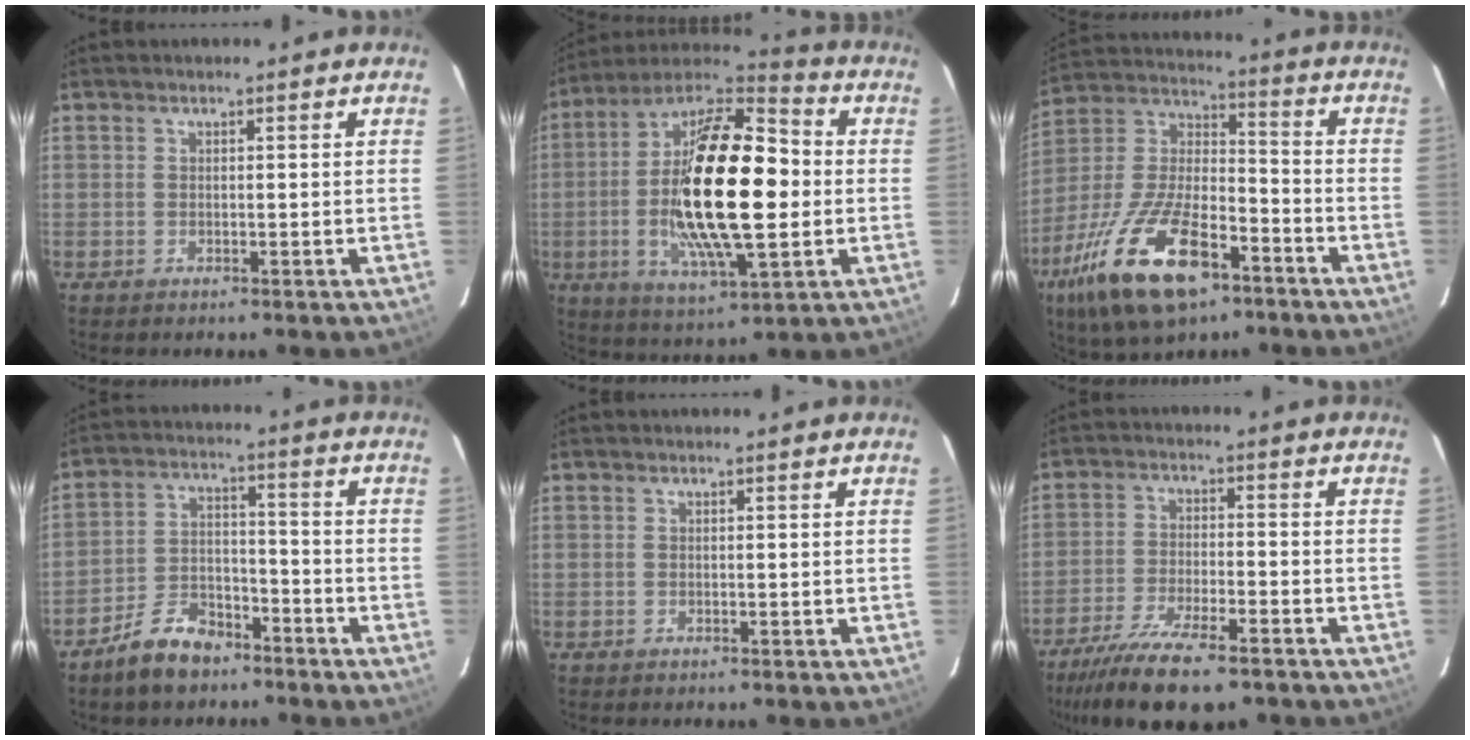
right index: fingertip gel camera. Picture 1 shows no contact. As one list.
[{"total": 25.4, "force": [-1.4, 8.9, 23.7], "torque": [-0.455, -0.002, -0.037]}, {"total": 22.4, "force": [-12.3, 9.3, 16.2], "torque": [-0.333, -0.023, -0.217]}, {"total": 9.1, "force": [-6.9, 4.6, 3.9], "torque": [-0.092, 0.018, -0.113]}, {"total": 0.0}, {"total": 14.7, "force": [-11.3, 3.6, 8.7], "torque": [-0.189, -0.038, -0.195]}]